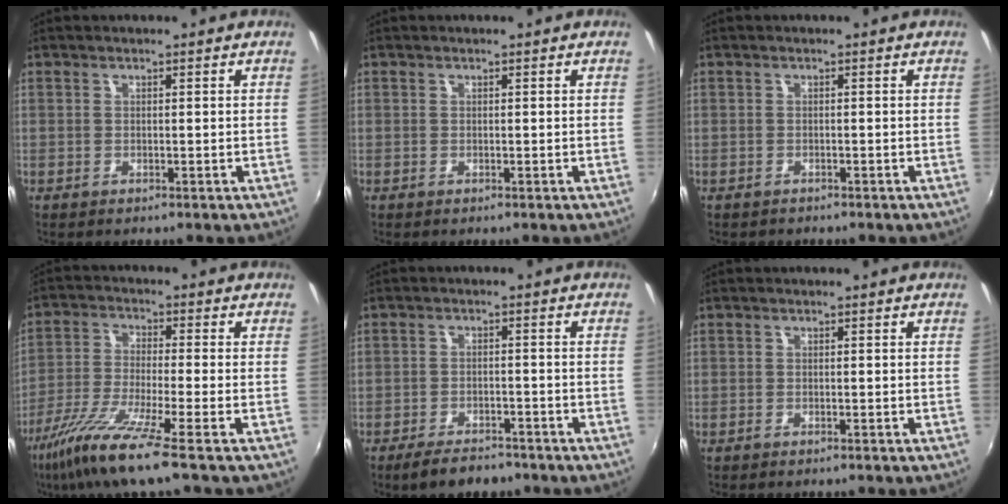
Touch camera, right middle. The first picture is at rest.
{"total": 0.0}
{"total": 0.9, "force": [-0.7, 0.6, -0.1], "torque": [-0.002, 0.001, -0.012]}
{"total": 11.4, "force": [-7.8, -0.6, 8.3], "torque": [-0.174, -0.034, -0.148]}
{"total": 6.4, "force": [-5.1, 2.6, 3.0], "torque": [-0.073, -0.002, -0.080]}
{"total": 0.0}